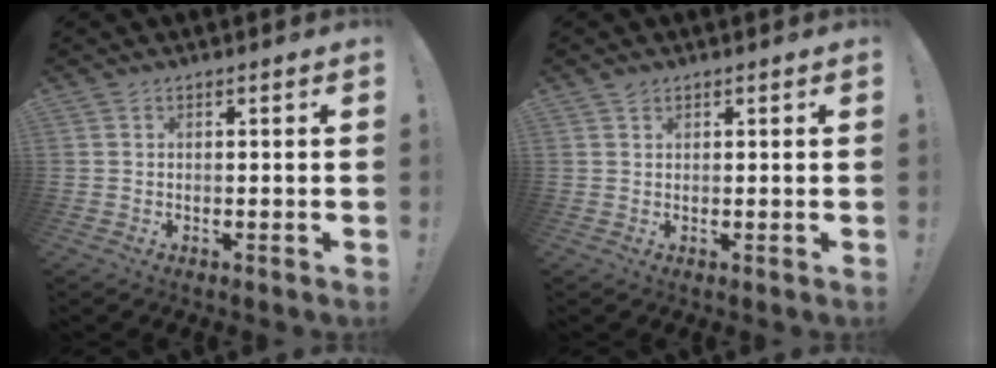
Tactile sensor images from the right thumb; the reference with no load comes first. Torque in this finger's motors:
{"motor_torque": [0.00, 0.17, 0.00, 0.16, 0.00]}